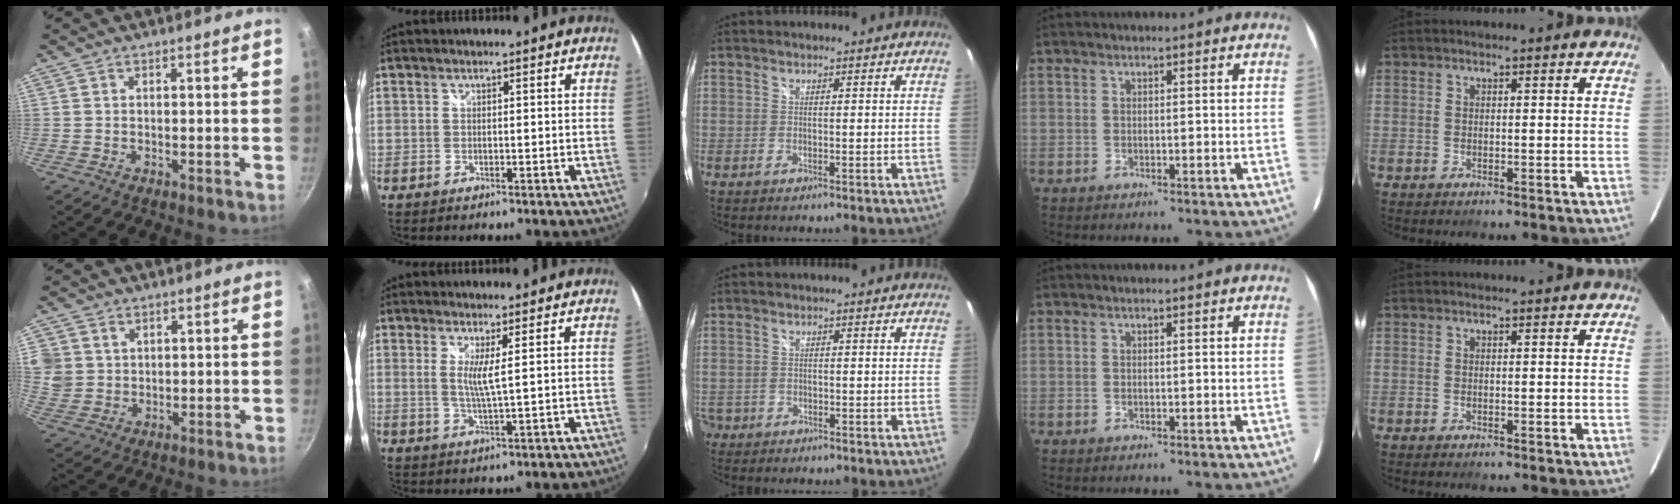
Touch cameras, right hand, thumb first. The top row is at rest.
{"thumb": {"total": 7.7, "force": [2.6, 6.9, 2.6], "torque": [-0.037, -0.001, 0.061]}, "index": {"total": 3.7, "force": [1.2, -0.3, 3.5], "torque": [-0.065, -0.011, 0.018]}, "middle": {"total": 3.3, "force": [-1.5, 2.8, 0.9], "torque": [-0.030, -0.002, -0.024]}}